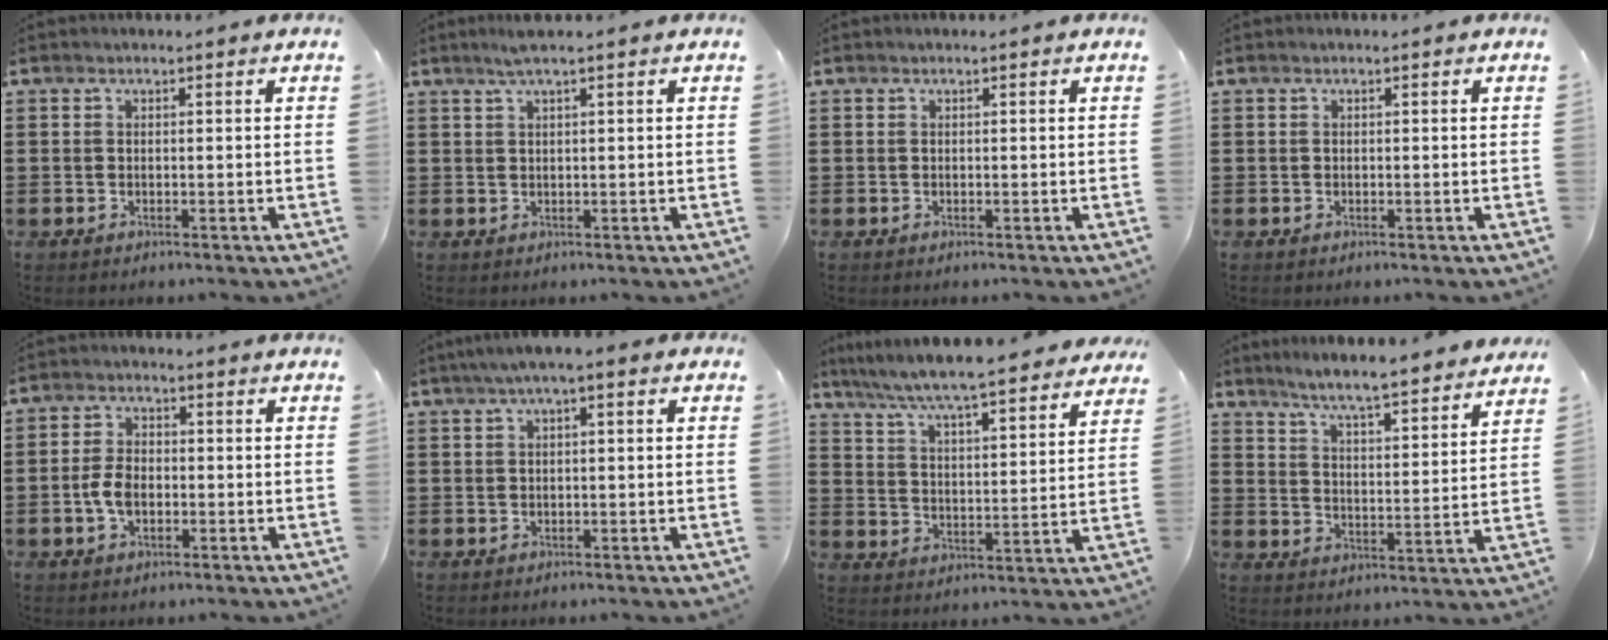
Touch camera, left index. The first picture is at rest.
{"total": 2.0, "force": [1.2, -0.2, 1.6], "torque": [-0.031, 0.001, 0.021]}
{"total": 0.0}
{"total": 0.0}
{"total": 4.4, "force": [-0.9, 2.6, 3.4], "torque": [-0.083, -0.002, -0.022]}
{"total": 1.9, "force": [0.0, 0.2, 1.9], "torque": [-0.032, 0.001, -0.001]}
{"total": 6.0, "force": [5.6, -0.2, 2.1], "torque": [-0.068, -0.039, 0.091]}
{"total": 5.5, "force": [5.2, -0.5, 1.8], "torque": [-0.059, -0.042, 0.084]}